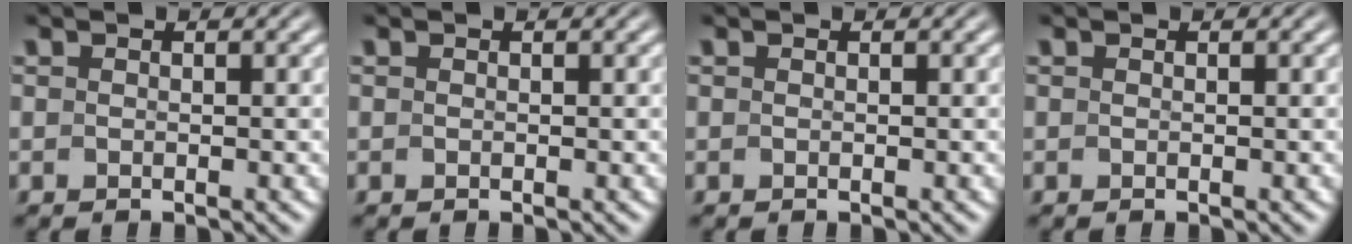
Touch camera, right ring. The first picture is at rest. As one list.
[{"total": 0.0}, {"total": 0.0}, {"total": 0.0}]